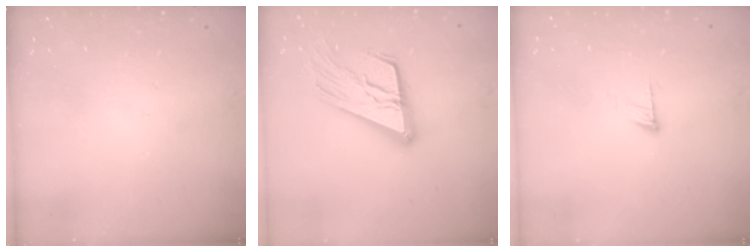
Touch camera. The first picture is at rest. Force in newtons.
{"total": 19.1, "press": 19.0, "slide": 2.5}
{"total": 6.8, "press": 6.8, "slide": 0.6}